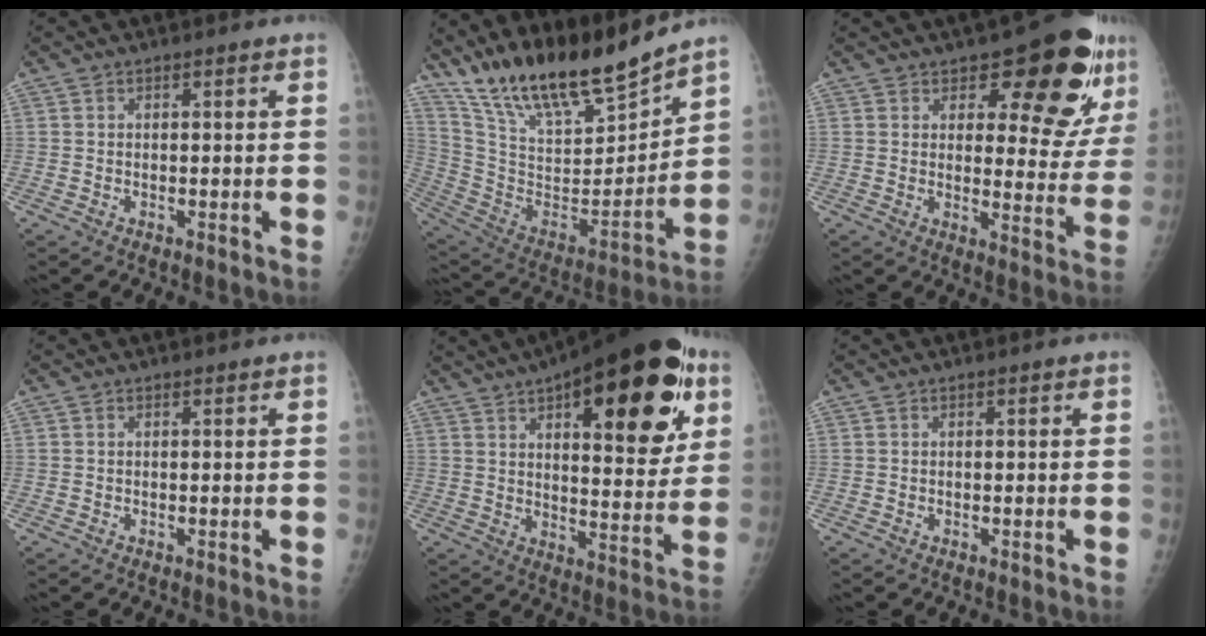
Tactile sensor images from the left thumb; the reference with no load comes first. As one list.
[{"total": 21.3, "force": [18.5, 4.2, 9.8], "torque": [-0.141, -0.102, 0.337]}, {"total": 16.0, "force": [9.1, 6.5, 11.4], "torque": [-0.098, -0.054, 0.118]}, {"total": 0.0}, {"total": 28.4, "force": [12.6, 11.0, 22.9], "torque": [-0.289, -0.015, 0.179]}, {"total": 0.0}]